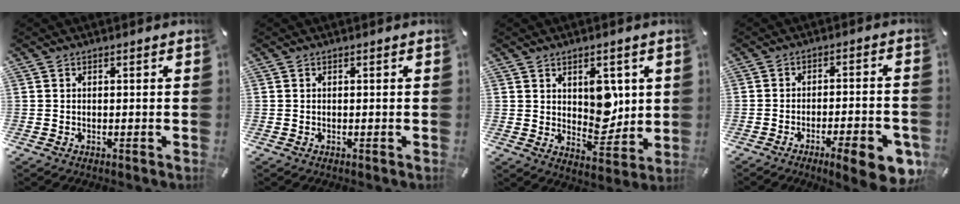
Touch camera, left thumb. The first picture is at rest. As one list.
[{"total": 0.0}, {"total": 8.8, "force": [3.0, 5.9, 5.7], "torque": [-0.062, -0.017, 0.052]}, {"total": 11.3, "force": [-5.8, 2.5, 9.4], "torque": [-0.140, 0.021, -0.086]}]